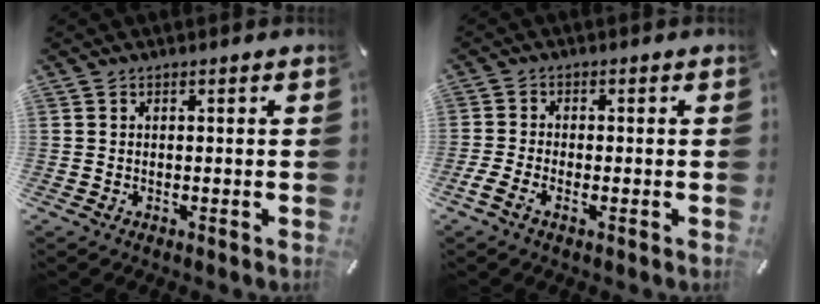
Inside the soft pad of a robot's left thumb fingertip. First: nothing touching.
{"total": 2.6, "force": [-1.2, 1.3, 2.0], "torque": [-0.048, 0.001, -0.026]}